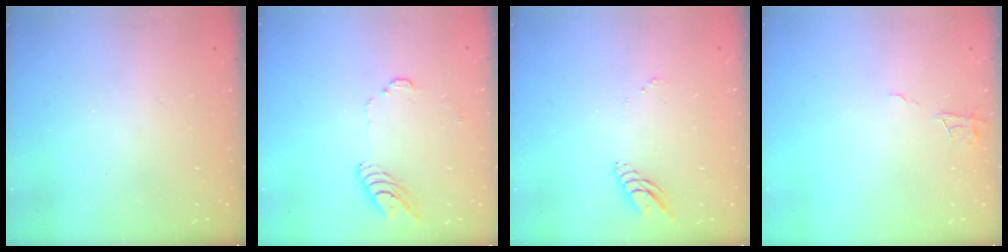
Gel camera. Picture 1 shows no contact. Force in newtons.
{"total": 8.9, "press": 8.9, "slide": 1.0}
{"total": 6.2, "press": 6.2, "slide": 0.5}
{"total": 5.6, "press": 5.6, "slide": 0.3}